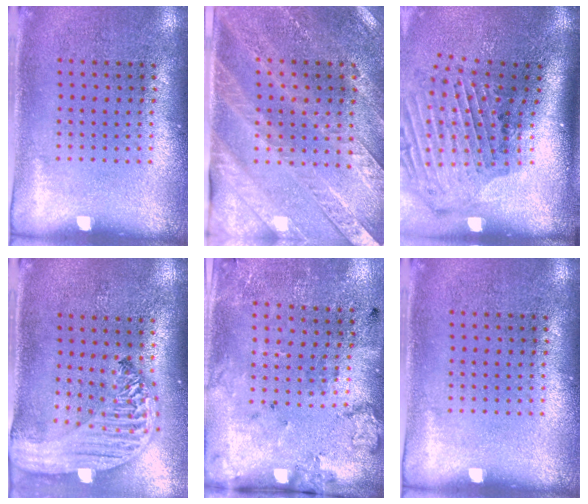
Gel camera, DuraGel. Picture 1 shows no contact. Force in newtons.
{"total": 2.9, "press": 2.7, "slide": 1.2}
{"total": 2.4, "press": 1.9, "slide": 1.4}
{"total": 3.2, "press": 2.6, "slide": 2.0}
{"total": 2.3, "press": 1.4, "slide": 1.9}
{"total": 0.0}